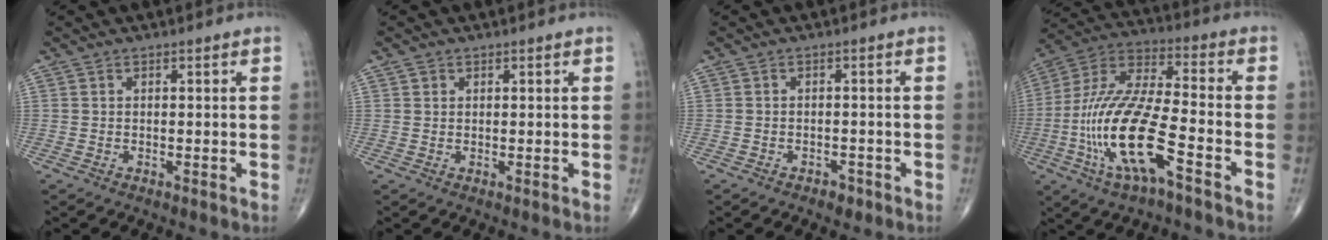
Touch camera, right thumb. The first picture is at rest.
{"total": 0.8, "force": [0.4, 0.7, 0.1], "torque": [0.005, -0.001, 0.005]}
{"total": 1.9, "force": [-1.3, 1.1, 0.8], "torque": [-0.007, 0.004, -0.017]}
{"total": 19.4, "force": [-6.8, 5.5, 17.3], "torque": [-0.373, 0.031, -0.126]}